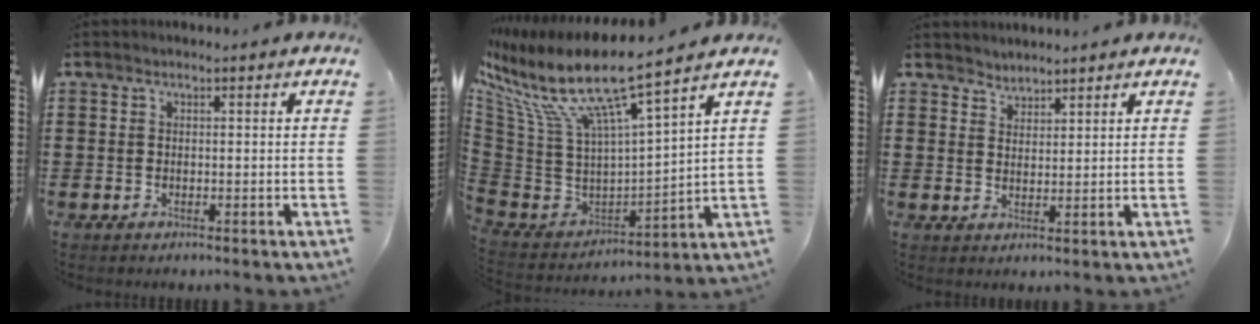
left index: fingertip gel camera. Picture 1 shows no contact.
{"total": 11.6, "force": [7.8, 1.3, 8.5], "torque": [-0.199, -0.065, 0.121]}
{"total": 2.3, "force": [2.2, 0.4, -0.5], "torque": [0.003, -0.003, 0.044]}